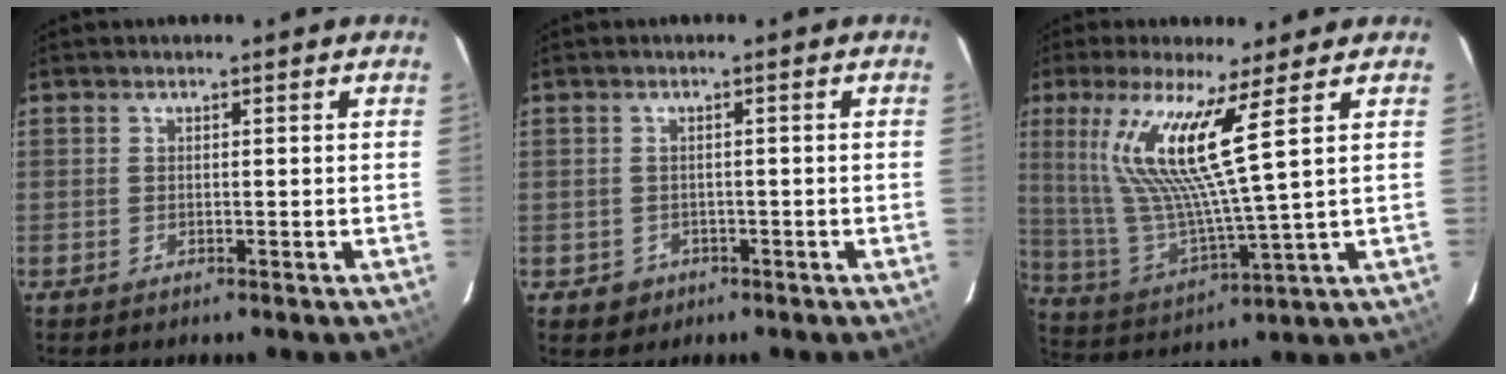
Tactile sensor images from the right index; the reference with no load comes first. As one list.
[{"total": 2.9, "force": [-0.9, 2.7, 0.4], "torque": [-0.011, 0.003, -0.007]}, {"total": 14.2, "force": [6.4, -0.5, 12.7], "torque": [-0.244, -0.006, 0.138]}]